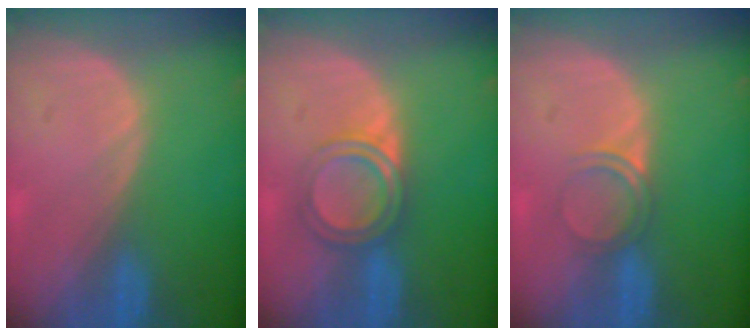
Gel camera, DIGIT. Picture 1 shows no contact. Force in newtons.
{"total": 4.6, "press": 4.6, "slide": 0.7}
{"total": 2.9, "press": 2.6, "slide": 1.1}